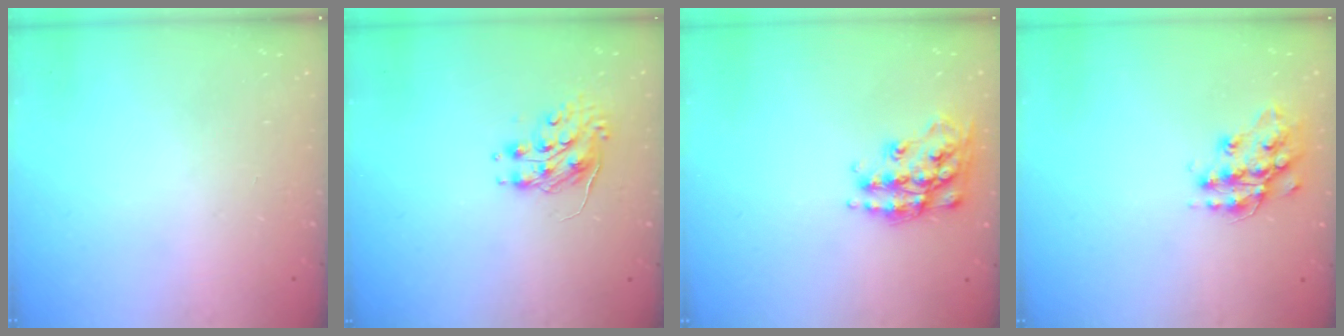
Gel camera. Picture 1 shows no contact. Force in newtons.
{"total": 8.5, "press": 8.4, "slide": 0.6}
{"total": 16.6, "press": 16.5, "slide": 1.0}
{"total": 14.4, "press": 14.4, "slide": 0.7}